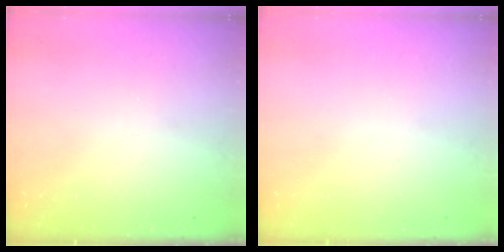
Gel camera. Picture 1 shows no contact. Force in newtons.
{"total": 0.0}